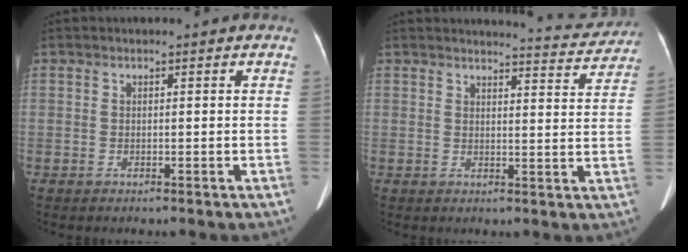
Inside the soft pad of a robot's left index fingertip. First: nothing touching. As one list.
[{"total": 7.6, "force": [7.6, 0.2, 0.2], "torque": [-0.002, -0.018, 0.078]}]